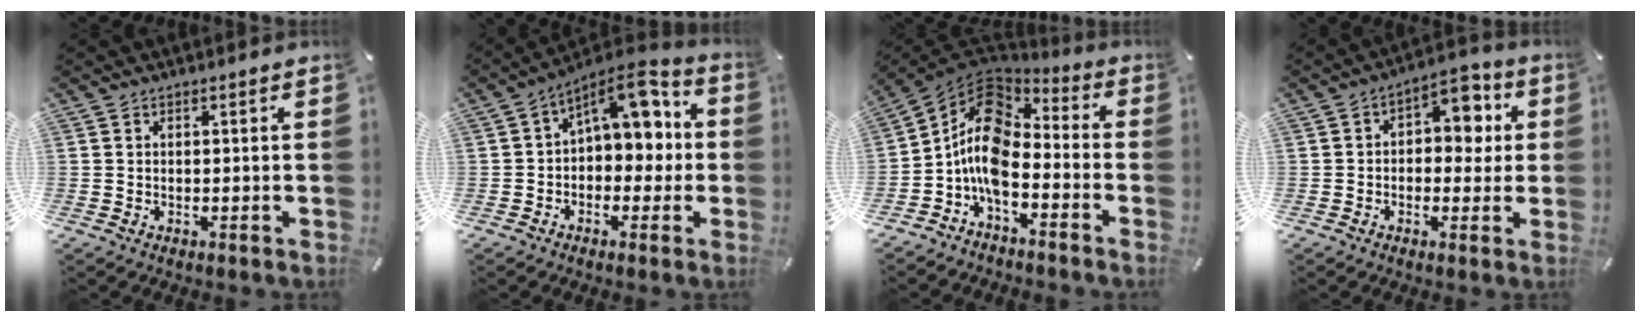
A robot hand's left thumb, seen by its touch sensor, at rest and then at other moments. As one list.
[{"total": 9.1, "force": [4.6, 5.1, 6.0], "torque": [-0.081, -0.047, 0.074]}, {"total": 12.0, "force": [-3.9, 7.7, 8.4], "torque": [-0.176, 0.021, -0.075]}, {"total": 8.4, "force": [1.8, 5.8, 5.8], "torque": [-0.063, -0.015, 0.021]}]